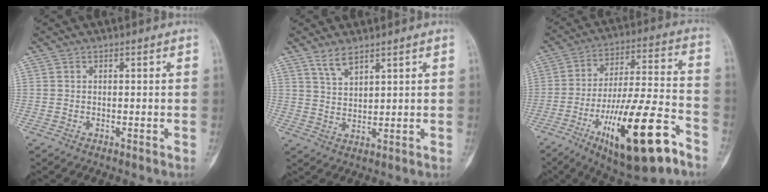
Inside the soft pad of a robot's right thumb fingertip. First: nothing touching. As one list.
[{"total": 4.2, "force": [3.2, 1.3, 2.4], "torque": [-0.044, -0.023, 0.069]}, {"total": 22.8, "force": [-11.2, 6.3, 18.9], "torque": [-0.324, 0.049, -0.177]}]